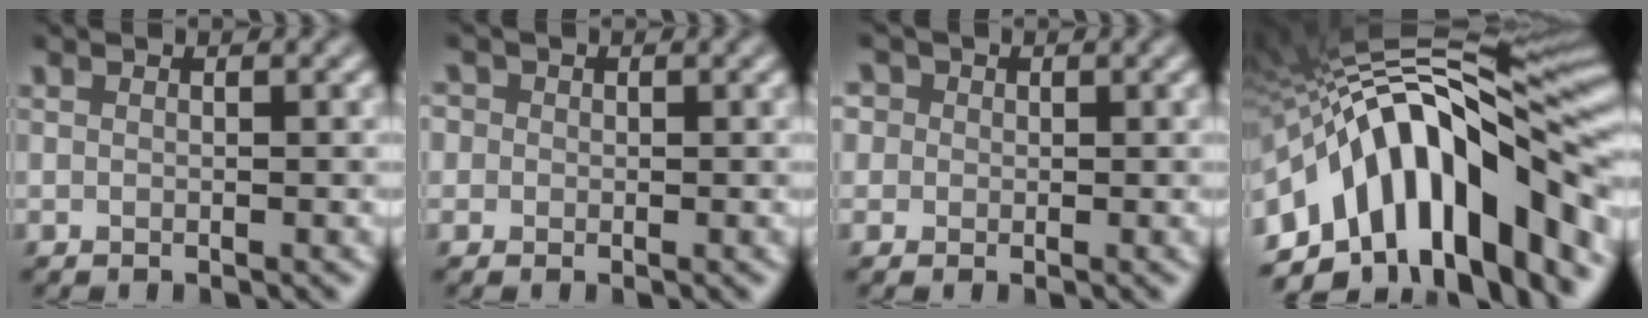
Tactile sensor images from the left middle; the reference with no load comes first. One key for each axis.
{"total": 2.6, "fx": 1.0, "fy": 2.2, "fz": 0.9, "tx": -0.003, "ty": 0.016, "tz": -0.006}
{"total": 3.8, "fx": 1.6, "fy": 3.1, "fz": 1.5, "tx": -0.020, "ty": 0.023, "tz": 0.000}
{"total": 16.1, "fx": -4.3, "fy": 7.7, "fz": 13.5, "tx": -0.189, "ty": 0.037, "tz": -0.089}